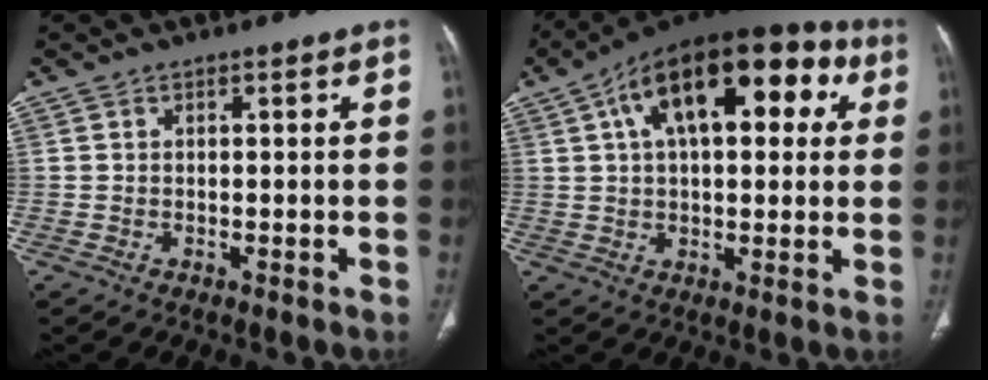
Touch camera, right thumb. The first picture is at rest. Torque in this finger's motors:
{"motor_torque": [0.32, 4.69, 1.98, 0.66, 0.20]}